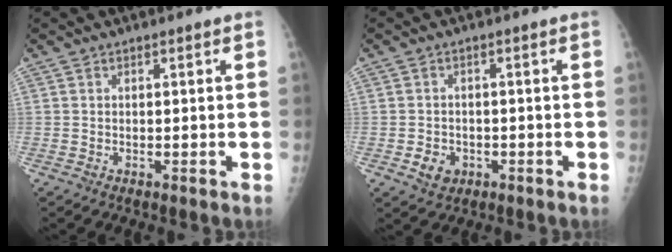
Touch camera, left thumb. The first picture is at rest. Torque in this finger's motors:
{"motor_torque": [-0.20, 0.18, 0.10, -0.02, 0.00]}